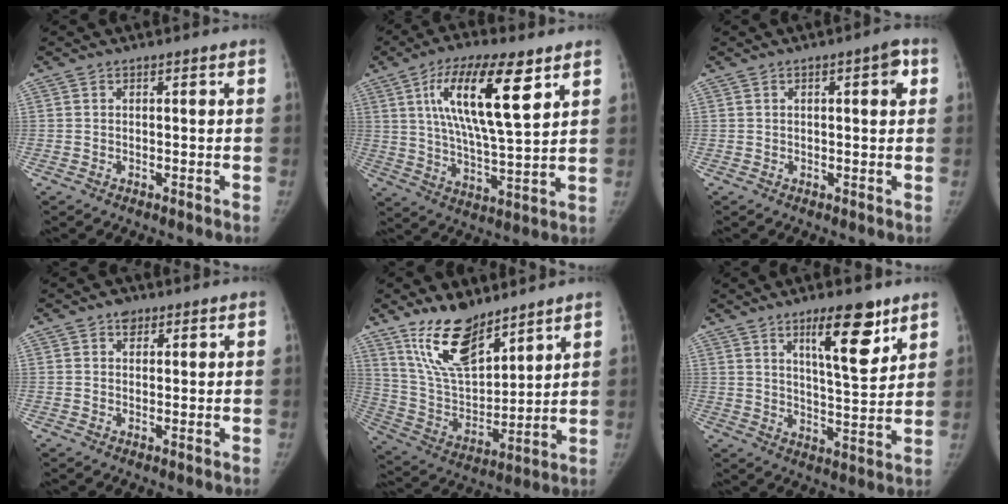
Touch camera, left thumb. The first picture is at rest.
{"total": 17.1, "force": [7.3, 4.9, 14.6], "torque": [-0.251, -0.027, 0.129]}
{"total": 3.8, "force": [1.2, 1.2, 3.3], "torque": [-0.034, 0.003, 0.012]}
{"total": 2.3, "force": [1.4, 1.6, 0.9], "torque": [0.001, -0.004, 0.016]}
{"total": 15.8, "force": [11.4, 6.4, 8.9], "torque": [-0.126, -0.069, 0.228]}
{"total": 12.0, "force": [7.2, 3.3, 9.0], "torque": [-0.116, -0.049, 0.117]}